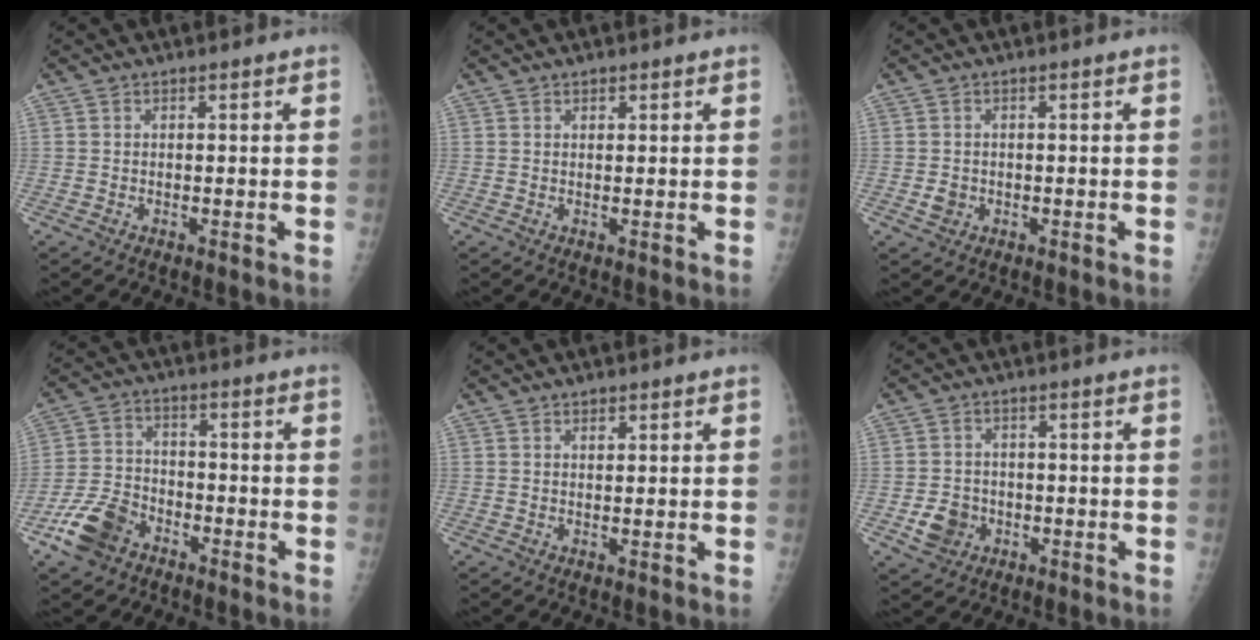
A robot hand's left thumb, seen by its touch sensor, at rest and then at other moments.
{"total": 0.9, "force": [0.6, 0.6, 0.4], "torque": [0.001, -0.004, 0.008]}
{"total": 2.0, "force": [-0.4, 1.7, 0.8], "torque": [-0.007, 0.003, -0.003]}
{"total": 9.5, "force": [-5.5, 6.1, 4.7], "torque": [-0.092, 0.023, -0.109]}
{"total": 1.3, "force": [0.8, 0.7, 0.6], "torque": [-0.003, -0.004, 0.012]}
{"total": 5.2, "force": [-1.7, 4.4, 2.1], "torque": [-0.022, 0.009, -0.024]}